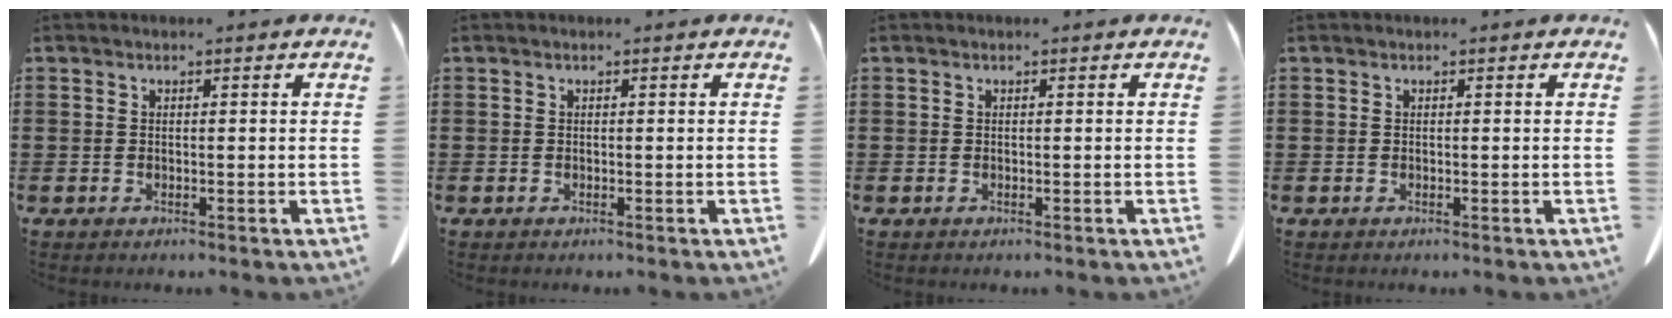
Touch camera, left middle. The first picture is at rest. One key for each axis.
{"total": 0.0}
{"total": 0.0}
{"total": 0.0}